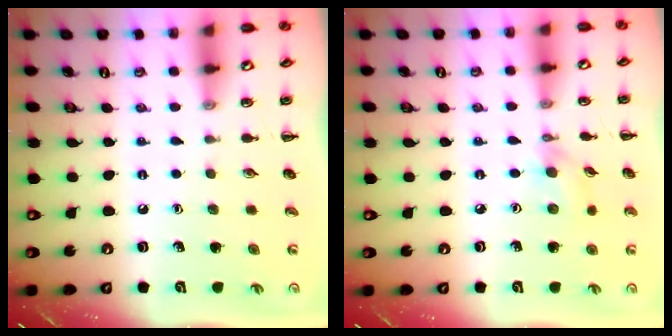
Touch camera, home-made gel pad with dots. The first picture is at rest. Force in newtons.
{"total": 3.8, "press": 3.7, "slide": 1.1}